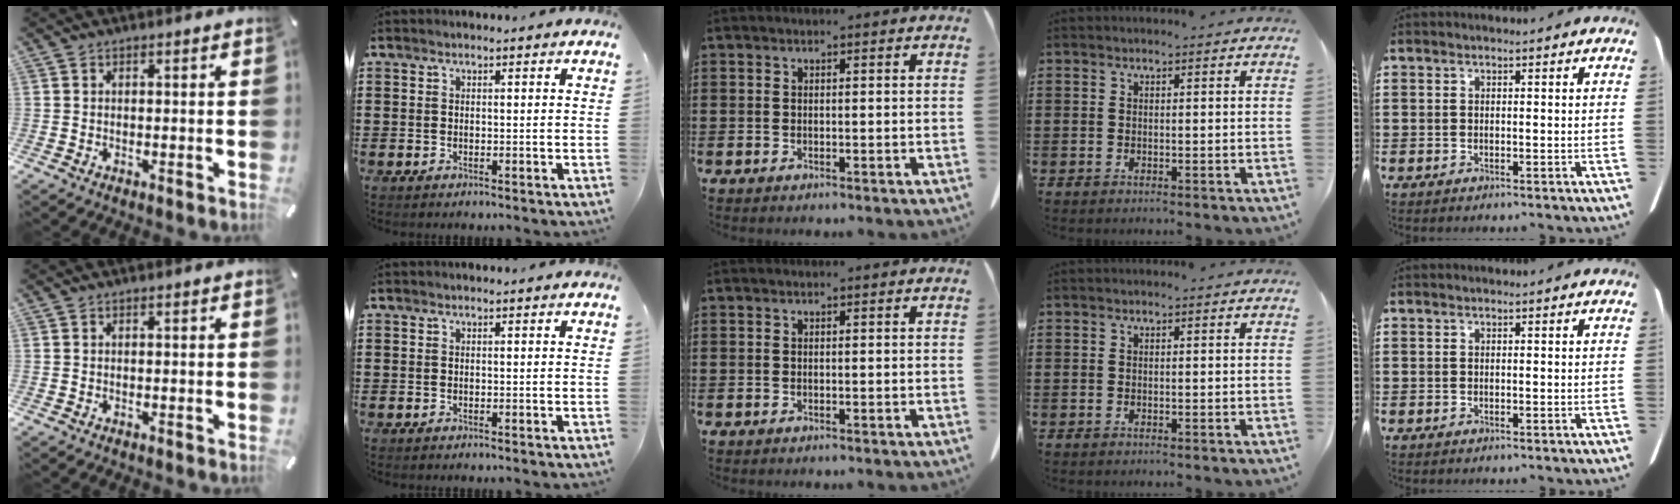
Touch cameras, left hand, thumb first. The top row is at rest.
{}